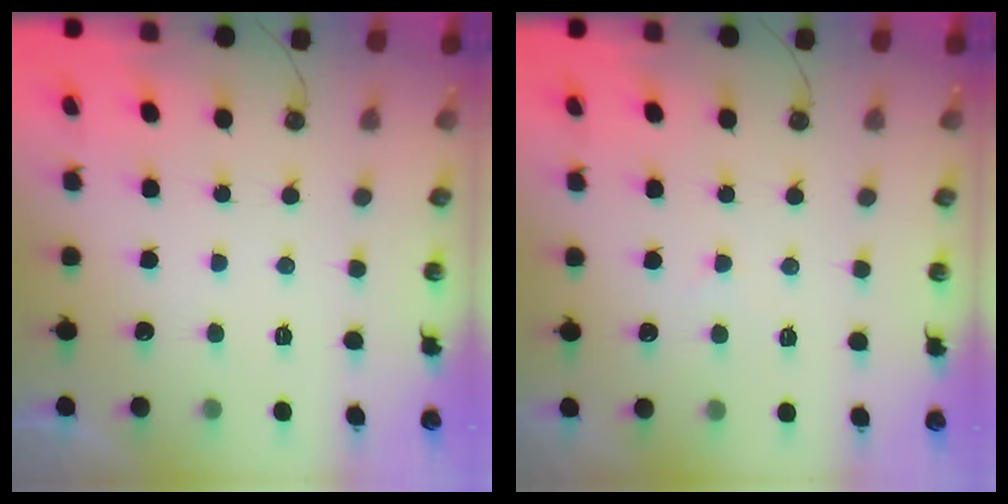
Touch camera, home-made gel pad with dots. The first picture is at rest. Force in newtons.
{"total": 4.8, "press": 4.7, "slide": 0.6}